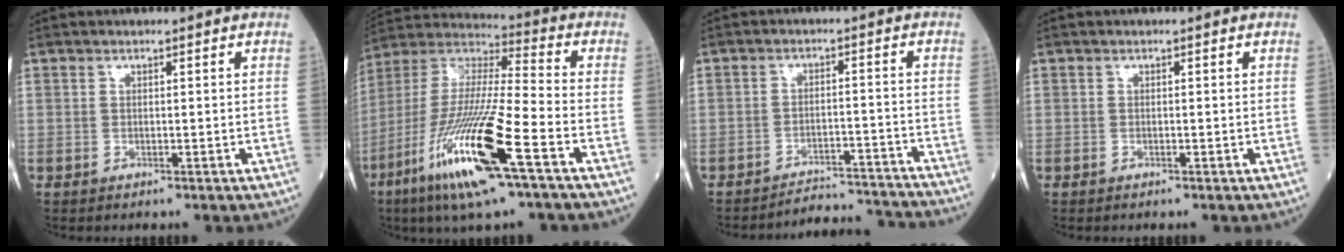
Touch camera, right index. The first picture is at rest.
{"total": 20.2, "force": [-9.4, 1.5, 17.8], "torque": [-0.398, -0.047, -0.182]}
{"total": 9.9, "force": [-9.9, 0.3, -0.4], "torque": [0.014, 0.019, -0.130]}
{"total": 0.0}